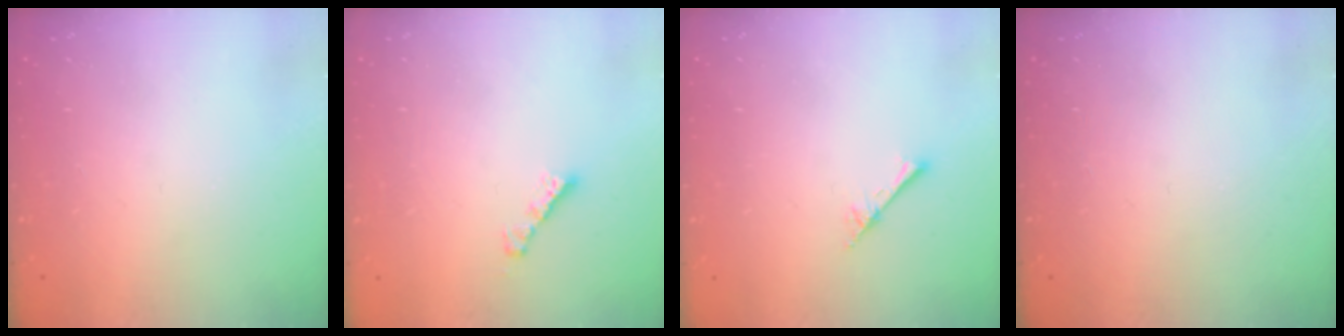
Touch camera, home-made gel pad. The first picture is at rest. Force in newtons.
{"total": 2.7, "press": 2.7, "slide": 0.3}
{"total": 2.4, "press": 2.4, "slide": 0.3}
{"total": 0.0}